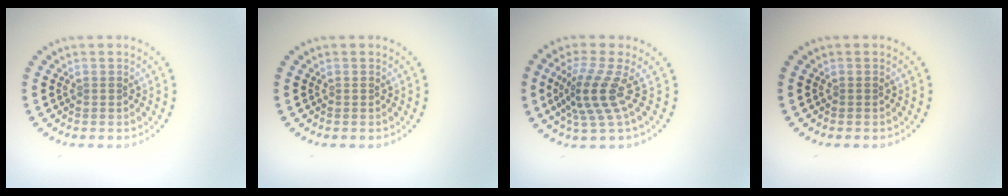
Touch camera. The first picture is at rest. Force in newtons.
{"total": 0.0}
{"total": 4.0, "press": 2.7, "slide": 2.9}
{"total": 0.0}